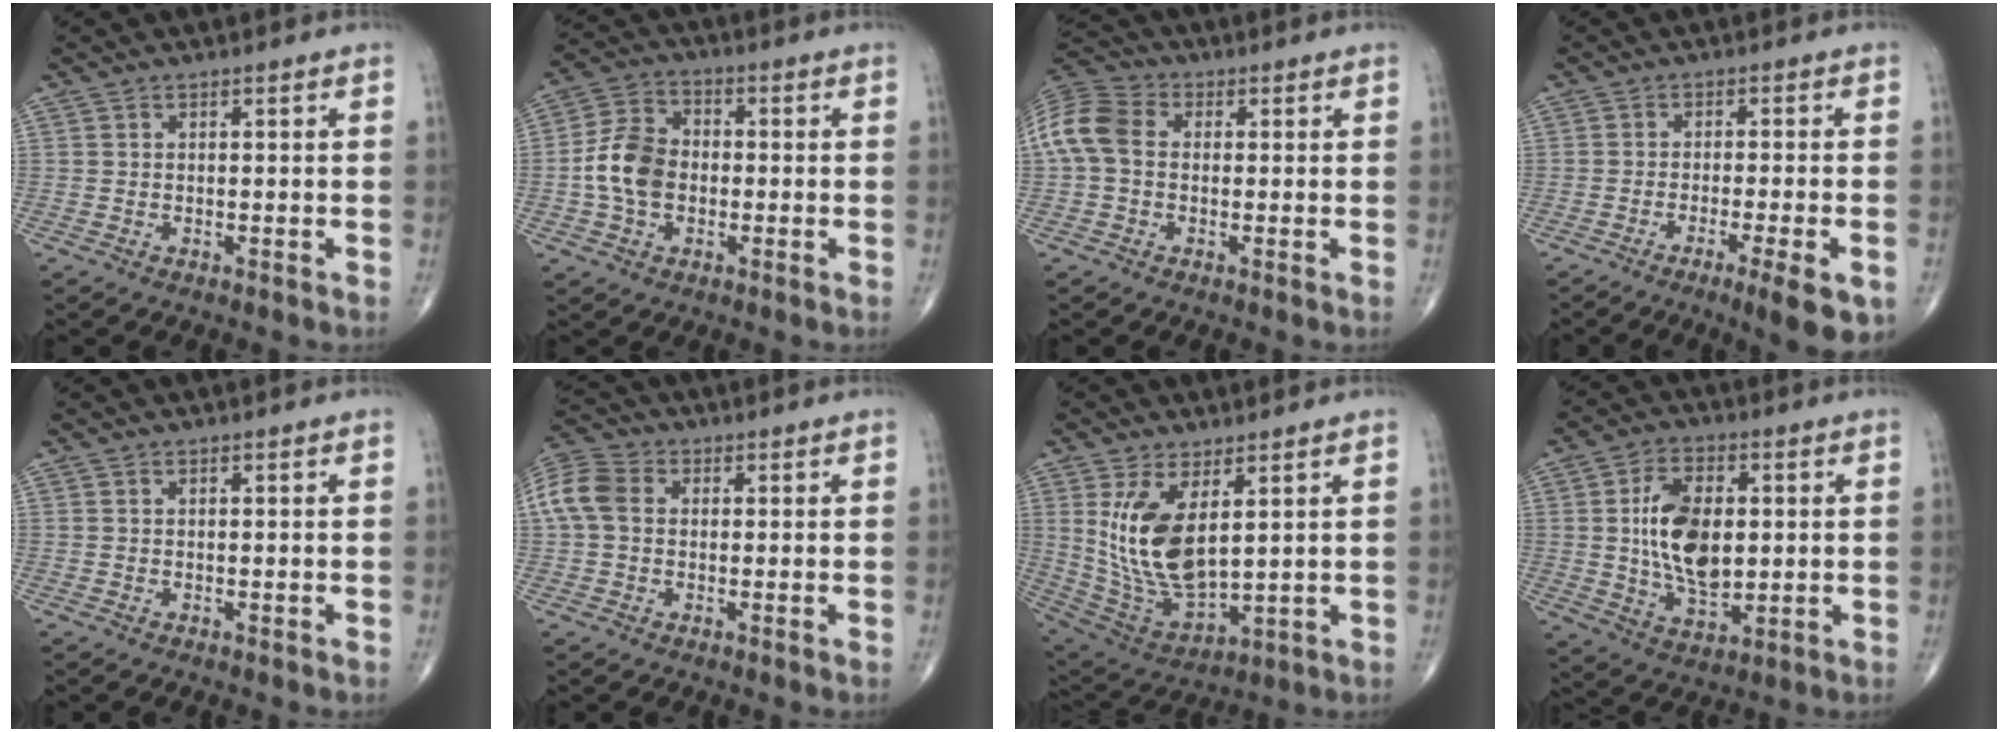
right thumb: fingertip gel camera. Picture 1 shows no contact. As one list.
[{"total": 9.6, "force": [-1.3, 6.9, 6.5], "torque": [-0.117, 0.024, -0.033]}, {"total": 9.7, "force": [0.4, 7.2, 6.5], "torque": [-0.137, 0.029, -0.003]}, {"total": 8.2, "force": [-4.1, 1.0, 7.0], "torque": [-0.098, -0.007, -0.060]}, {"total": 0.0}, {"total": 9.1, "force": [1.1, 6.9, 5.9], "torque": [-0.130, 0.027, 0.015]}, {"total": 14.6, "force": [3.8, 7.0, 12.2], "torque": [-0.230, -0.026, 0.097]}, {"total": 13.9, "force": [1.2, 8.0, 11.3], "torque": [-0.184, -0.008, 0.026]}]